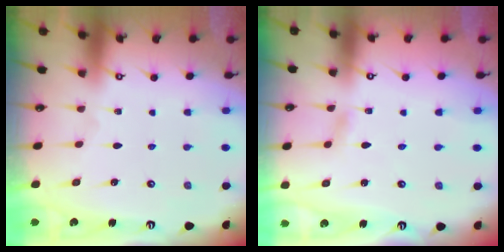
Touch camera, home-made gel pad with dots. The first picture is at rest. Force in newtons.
{"total": 3.0, "press": 3.0, "slide": 0.4}